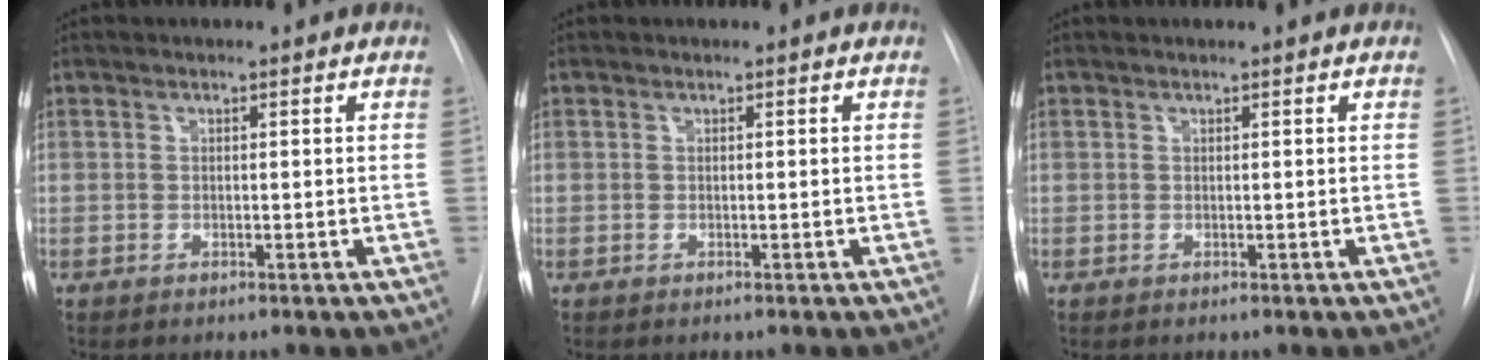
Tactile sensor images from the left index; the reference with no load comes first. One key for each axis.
{"total": 0.0}
{"total": 0.9, "fx": 0.8, "fy": -0.1, "fz": 0.3, "tx": -0.005, "ty": 0.008, "tz": 0.013}